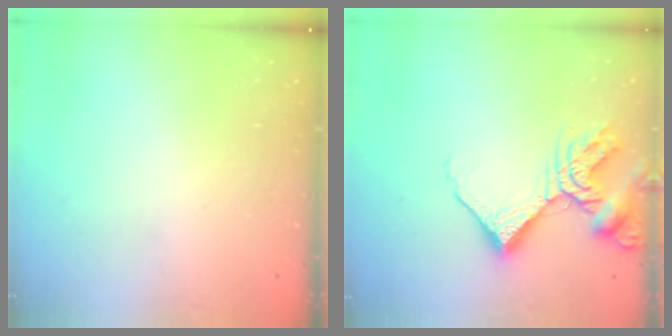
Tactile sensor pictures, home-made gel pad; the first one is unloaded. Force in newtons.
{"total": 11.7, "press": 11.6, "slide": 1.4}